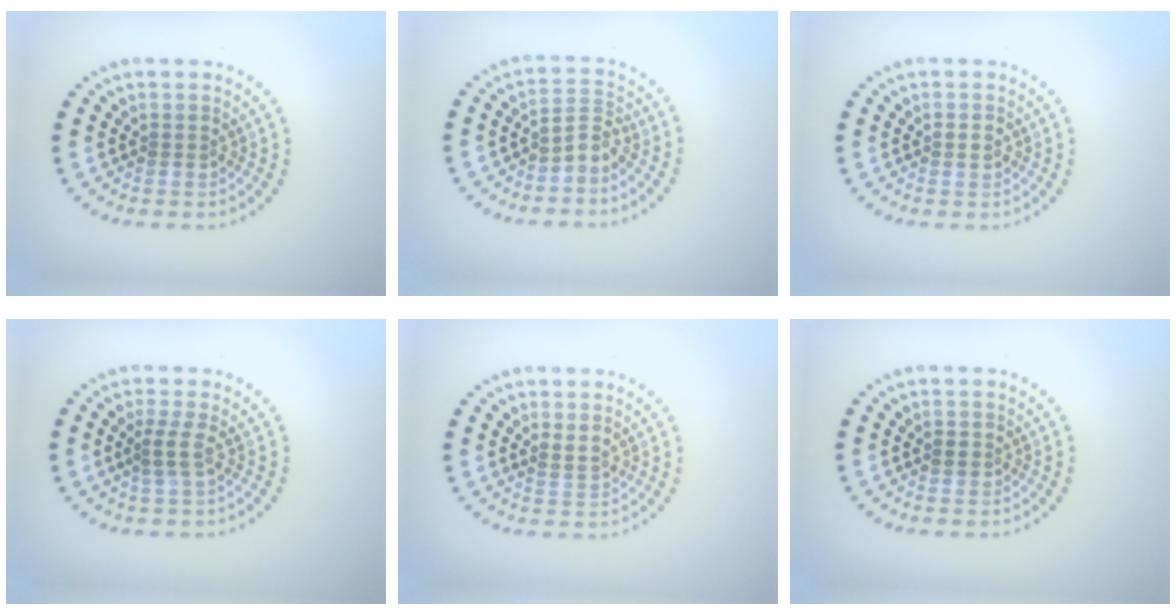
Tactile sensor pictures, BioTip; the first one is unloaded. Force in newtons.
{"total": 2.2, "press": 1.5, "slide": 1.6}
{"total": 1.1, "press": 1.1, "slide": 0.1}
{"total": 1.8, "press": 1.5, "slide": 1.0}
{"total": 1.0, "press": 0.9, "slide": 0.5}
{"total": 0.9, "press": 0.8, "slide": 0.3}